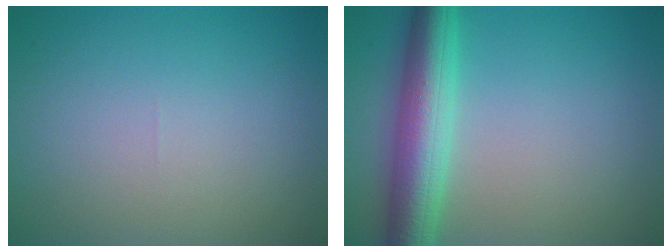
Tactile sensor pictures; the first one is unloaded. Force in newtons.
{"total": 6.6, "press": 6.6, "slide": 0.1}